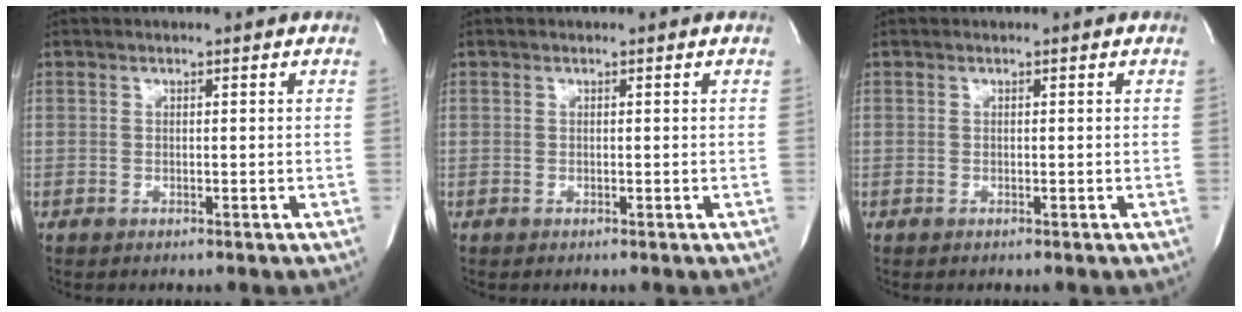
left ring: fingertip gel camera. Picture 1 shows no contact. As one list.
[{"total": 0.0}, {"total": 0.0}]